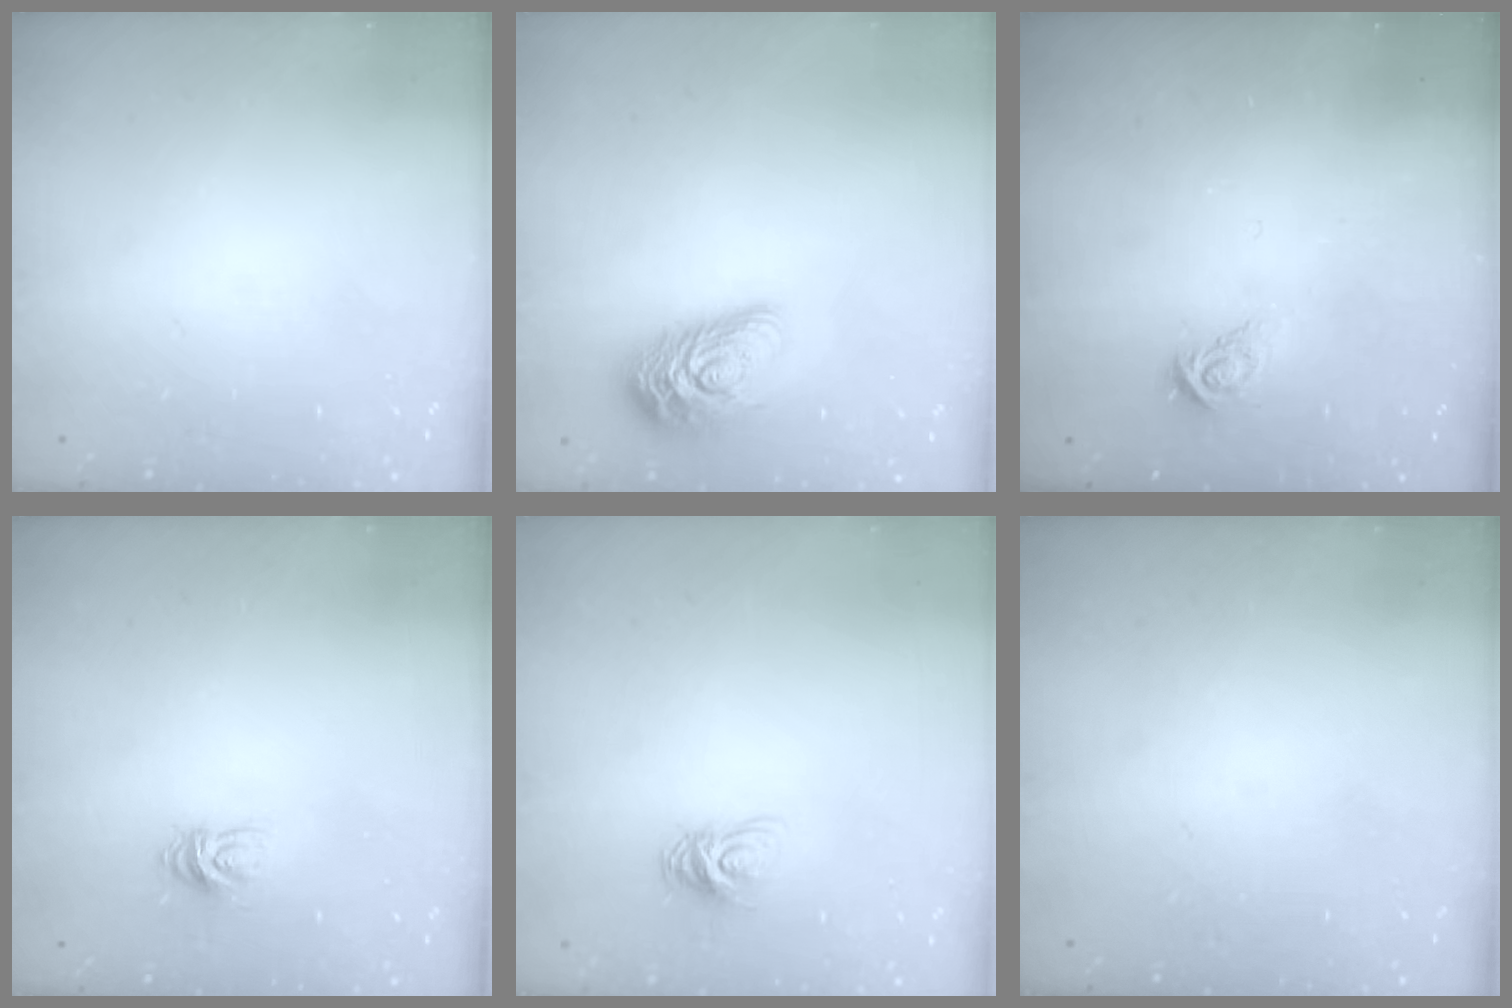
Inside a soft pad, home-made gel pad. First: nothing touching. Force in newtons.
{"total": 13.3, "press": 13.3, "slide": 0.6}
{"total": 5.4, "press": 5.4, "slide": 0.3}
{"total": 5.6, "press": 5.6, "slide": 0.7}
{"total": 5.5, "press": 5.5, "slide": 0.7}
{"total": 0.0}